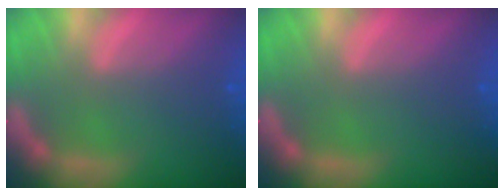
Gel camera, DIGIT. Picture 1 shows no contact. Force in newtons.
{"total": 0.0}